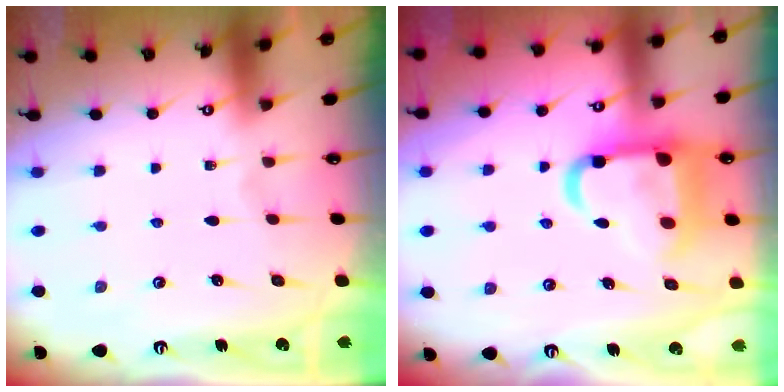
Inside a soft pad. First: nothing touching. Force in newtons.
{"total": 15.1, "press": 15.0, "slide": 1.9}